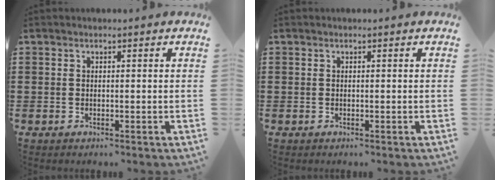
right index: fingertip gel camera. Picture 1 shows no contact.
{"total": 0.0}